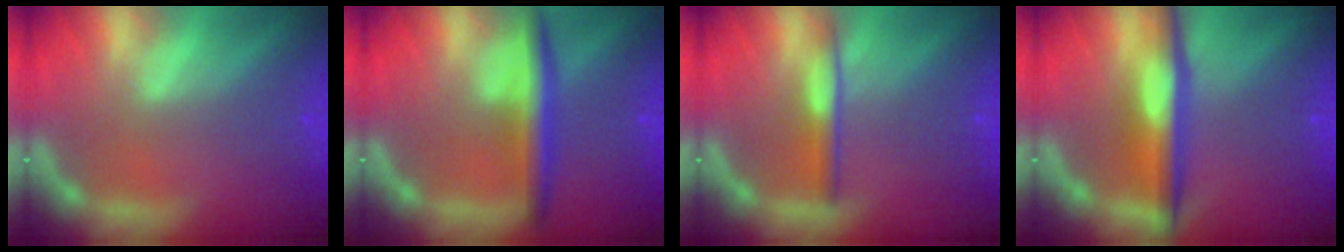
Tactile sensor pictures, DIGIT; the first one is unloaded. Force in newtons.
{"total": 4.5}
{"total": 2.4}
{"total": 5.5}